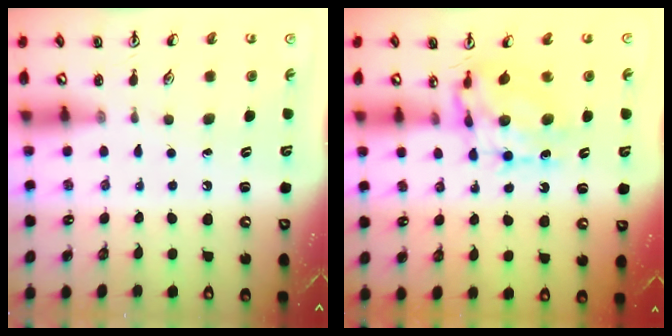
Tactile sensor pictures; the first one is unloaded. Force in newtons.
{"total": 8.1, "press": 8.1, "slide": 0.8}